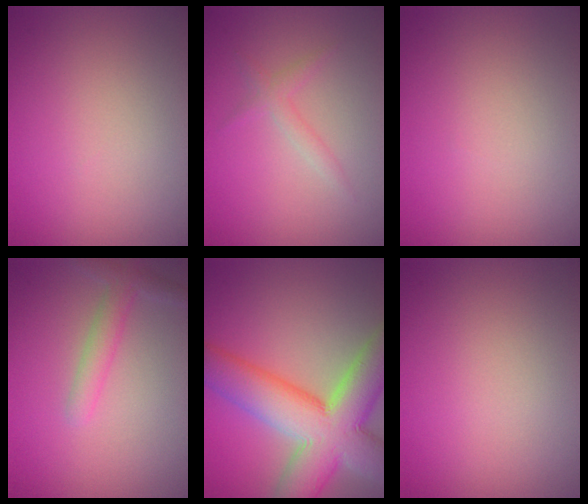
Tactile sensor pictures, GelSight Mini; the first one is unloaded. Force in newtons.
{"total": 1.3, "press": 1.3, "slide": 0.1}
{"total": 0.0}
{"total": 2.2, "press": 2.2, "slide": 0.1}
{"total": 11.6, "press": 11.6, "slide": 0.8}
{"total": 0.0}